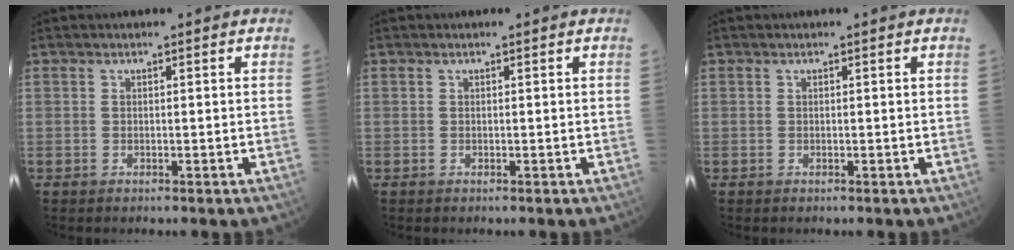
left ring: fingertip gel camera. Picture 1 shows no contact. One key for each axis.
{"total": 0.0}
{"total": 0.0}